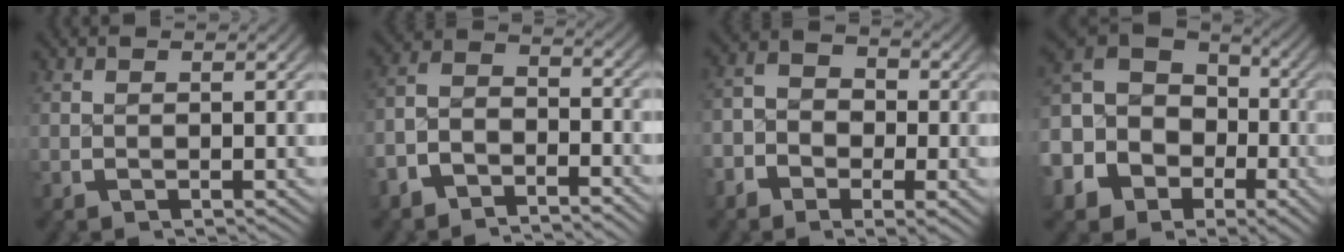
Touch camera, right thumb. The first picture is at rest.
{"total": 5.8, "force": [-3.0, 4.0, 2.9], "torque": [-0.065, -0.011, -0.056]}
{"total": 4.7, "force": [-1.0, 3.5, 3.0], "torque": [-0.051, -0.007, -0.025]}
{"total": 14.6, "force": [0.7, 12.2, 7.9], "torque": [-0.198, -0.024, 0.011]}